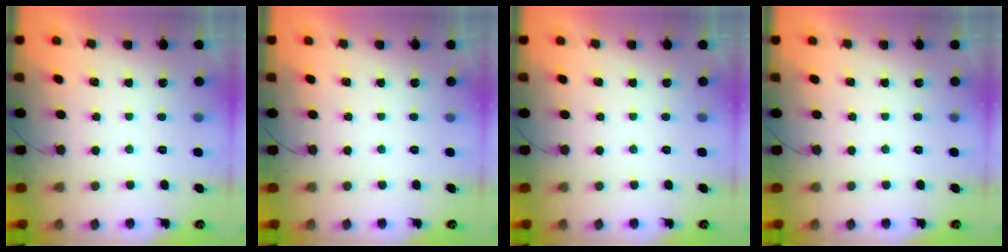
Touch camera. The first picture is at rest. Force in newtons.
{"total": 0.0}
{"total": 0.0}
{"total": 0.0}